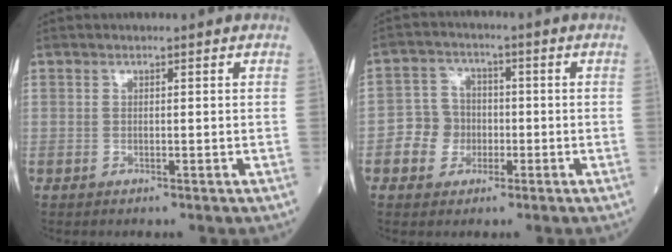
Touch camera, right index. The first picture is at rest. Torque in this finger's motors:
{"motor_torque": [0.45, -0.17, 0.22, 0.00]}